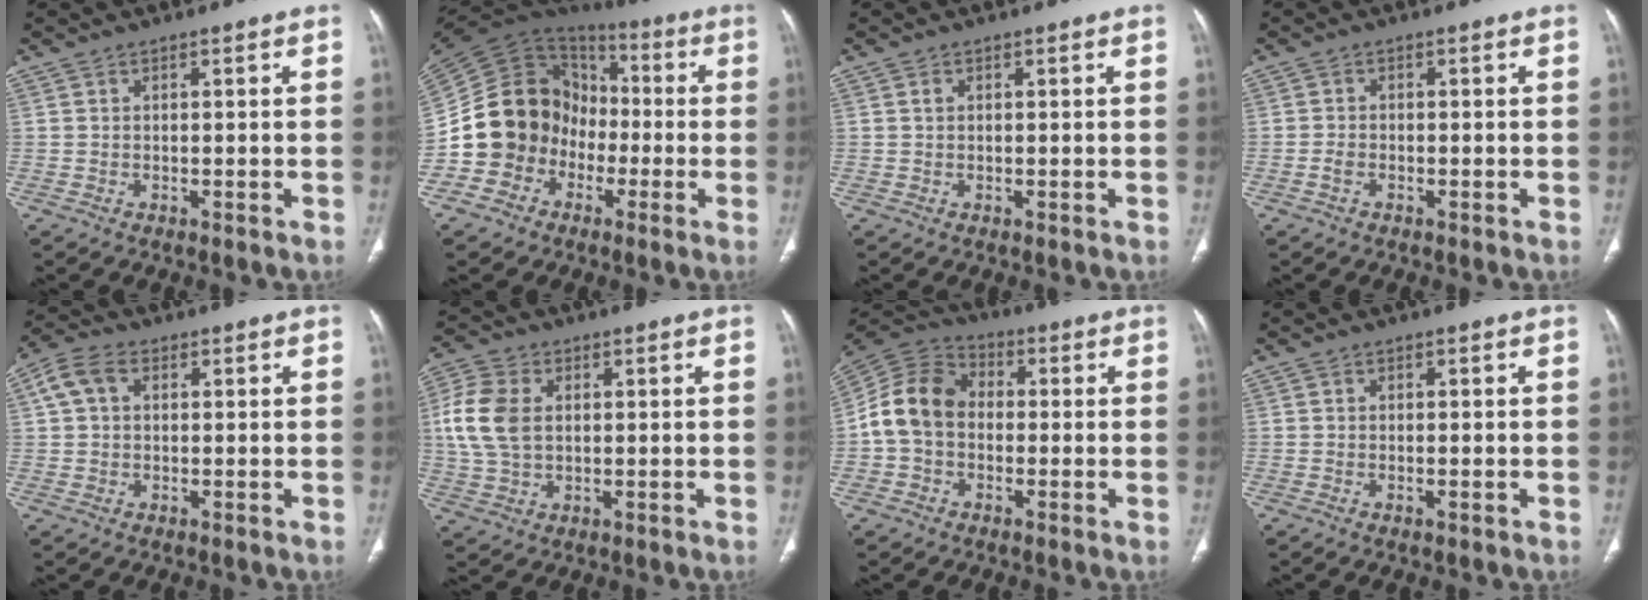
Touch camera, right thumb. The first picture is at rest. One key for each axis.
{"total": 16.3, "fx": -4.9, "fy": 14.5, "fz": 5.6, "tx": -0.067, "ty": 0.068, "tz": -0.091}
{"total": 0.6, "fx": 0.2, "fy": 0.4, "fz": 0.4, "tx": -0.007, "ty": 0.002, "tz": 0.004}
{"total": 1.4, "fx": -0.7, "fy": 0.9, "fz": 0.9, "tx": -0.018, "ty": 0.004, "tz": -0.017}
{"total": 5.7, "fx": 1.5, "fy": 4.0, "fz": 3.7, "tx": -0.075, "ty": 0.017, "tz": 0.025}
{"total": 9.4, "fx": 1.3, "fy": 6.3, "fz": 6.8, "tx": -0.153, "ty": 0.008, "tz": 0.026}
{"total": 11.3, "fx": -0.7, "fy": 8.9, "fz": 7.0, "tx": -0.126, "ty": 0.036, "tz": -0.025}
{"total": 1.0, "fx": -0.3, "fy": 0.2, "fz": 0.9, "tx": -0.016, "ty": -0.003, "tz": -0.005}